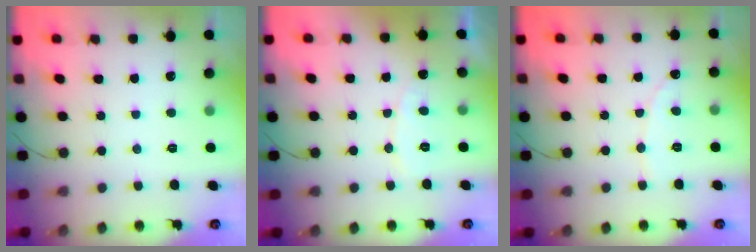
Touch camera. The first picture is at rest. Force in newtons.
{"total": 5.7, "press": 5.7, "slide": 0.3}
{"total": 1.7, "press": 1.6, "slide": 0.1}